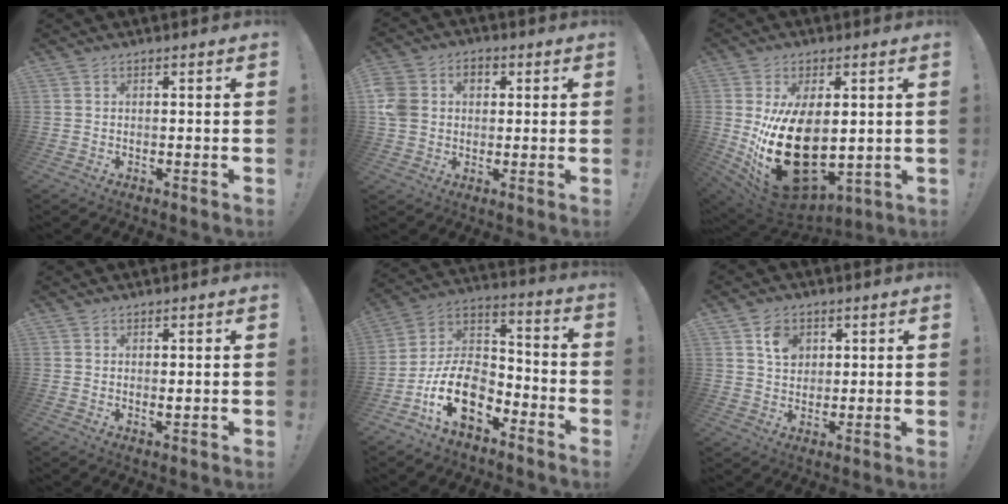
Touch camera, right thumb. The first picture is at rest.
{"total": 9.6, "force": [0.9, 8.3, 4.8], "torque": [-0.090, 0.004, 0.021]}
{"total": 24.1, "force": [-0.3, 14.4, 19.3], "torque": [-0.359, -0.031, 0.019]}
{"total": 1.0, "force": [0.7, 0.4, 0.6], "torque": [0.002, -0.007, 0.011]}
{"total": 16.9, "force": [-8.9, 10.5, 9.9], "torque": [-0.179, 0.050, -0.149]}
{"total": 8.5, "force": [4.5, 6.2, 3.8], "torque": [-0.054, -0.017, 0.086]}